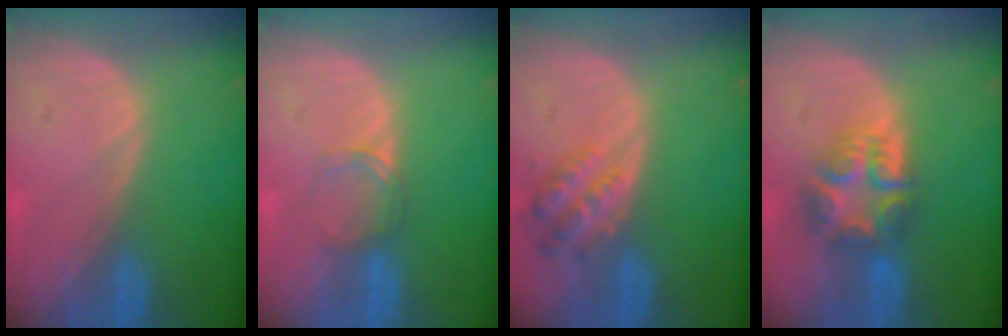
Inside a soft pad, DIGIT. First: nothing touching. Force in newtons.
{"total": 2.2, "press": 2.2, "slide": 0.2}
{"total": 5.6, "press": 5.1, "slide": 2.2}
{"total": 7.6, "press": 6.6, "slide": 3.6}